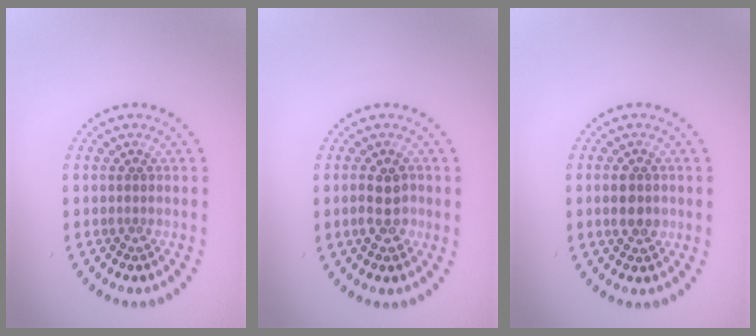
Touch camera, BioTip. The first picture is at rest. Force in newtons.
{"total": 2.6, "press": 2.6, "slide": 0.2}
{"total": 2.9, "press": 2.9, "slide": 0.1}